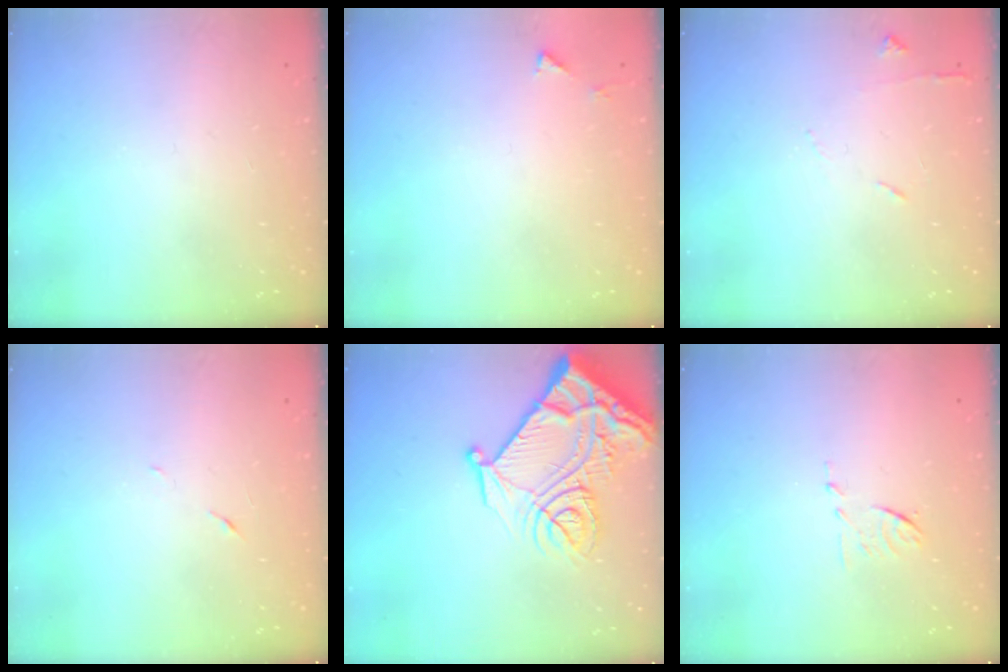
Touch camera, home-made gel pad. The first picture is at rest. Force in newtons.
{"total": 3.5, "press": 3.5, "slide": 0.3}
{"total": 6.2, "press": 6.1, "slide": 0.8}
{"total": 5.0, "press": 4.8, "slide": 1.4}
{"total": 22.5, "press": 22.3, "slide": 2.7}
{"total": 6.2, "press": 6.2, "slide": 0.7}